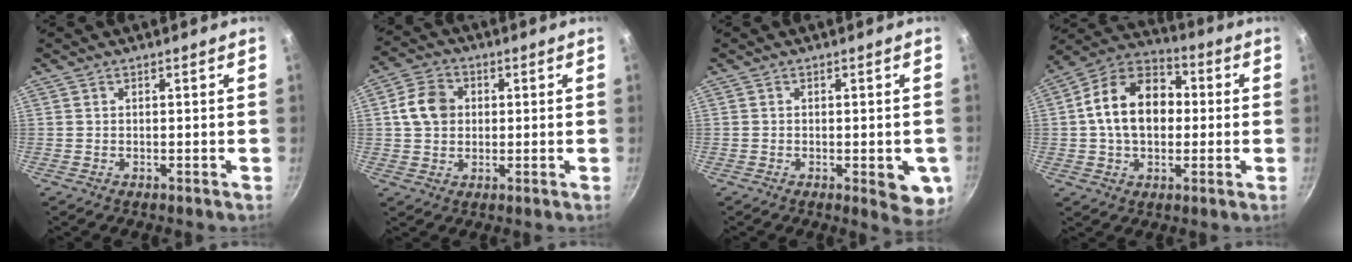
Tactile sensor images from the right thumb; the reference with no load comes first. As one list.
[{"total": 7.6, "force": [1.0, 6.2, 4.3], "torque": [-0.059, 0.011, 0.008]}, {"total": 6.9, "force": [-1.6, 2.6, 6.2], "torque": [-0.056, -0.003, -0.018]}, {"total": 15.8, "force": [0.8, 11.2, 11.1], "torque": [-0.153, 0.032, -0.004]}]